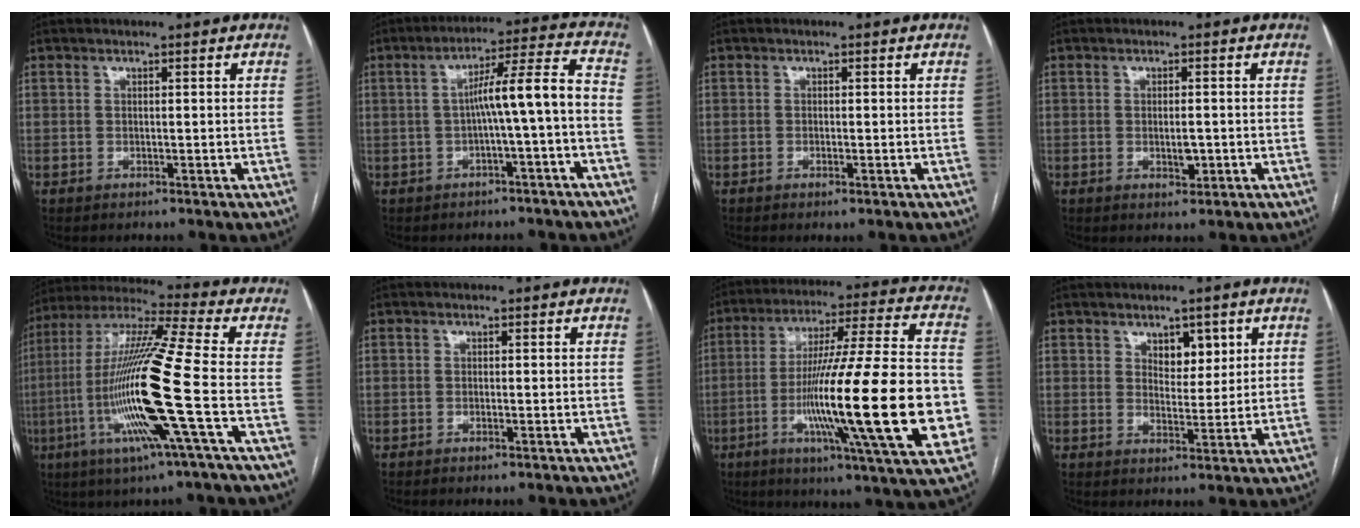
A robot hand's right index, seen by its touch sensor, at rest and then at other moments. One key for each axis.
{"total": 8.4, "fx": -1.7, "fy": -0.3, "fz": 8.3, "tx": -0.127, "ty": 0.031, "tz": -0.022}
{"total": 1.0, "fx": -0.5, "fy": 0.1, "fz": 0.9, "tx": -0.014, "ty": -0.002, "tz": -0.007}
{"total": 2.4, "fx": -0.4, "fy": 1.0, "fz": 2.1, "tx": -0.037, "ty": -0.002, "tz": -0.002}
{"total": 19.0, "fx": -4.6, "fy": -0.9, "fz": 18.4, "tx": -0.377, "ty": -0.015, "tz": -0.101}
{"total": 0.8, "fx": -0.5, "fy": 0.1, "fz": 0.7, "tx": -0.012, "ty": -0.001, "tz": -0.006}
{"total": 28.4, "fx": -5.8, "fy": 1.7, "fz": 27.8, "tx": -0.414, "ty": -0.019, "tz": -0.101}
{"total": 4.3, "fx": 2.2, "fy": 2.5, "fz": 2.8, "tx": -0.037, "ty": 0.000, "tz": 0.037}